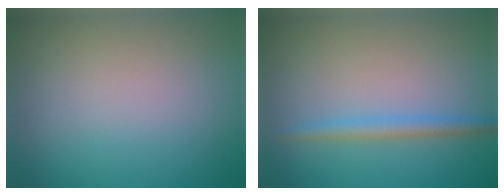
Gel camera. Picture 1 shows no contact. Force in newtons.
{"total": 1.9, "press": 1.9, "slide": 0.0}